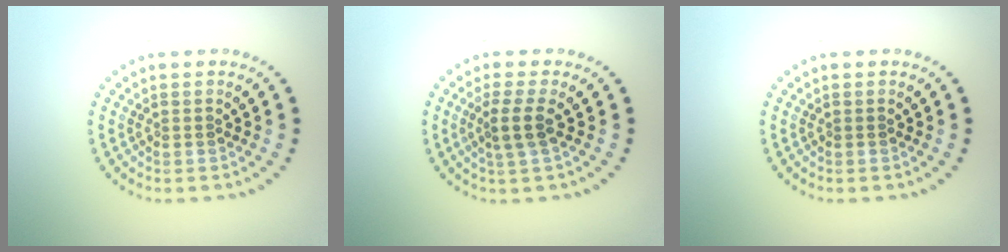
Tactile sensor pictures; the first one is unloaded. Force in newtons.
{"total": 2.3, "press": 1.9, "slide": 1.4}
{"total": 0.0}